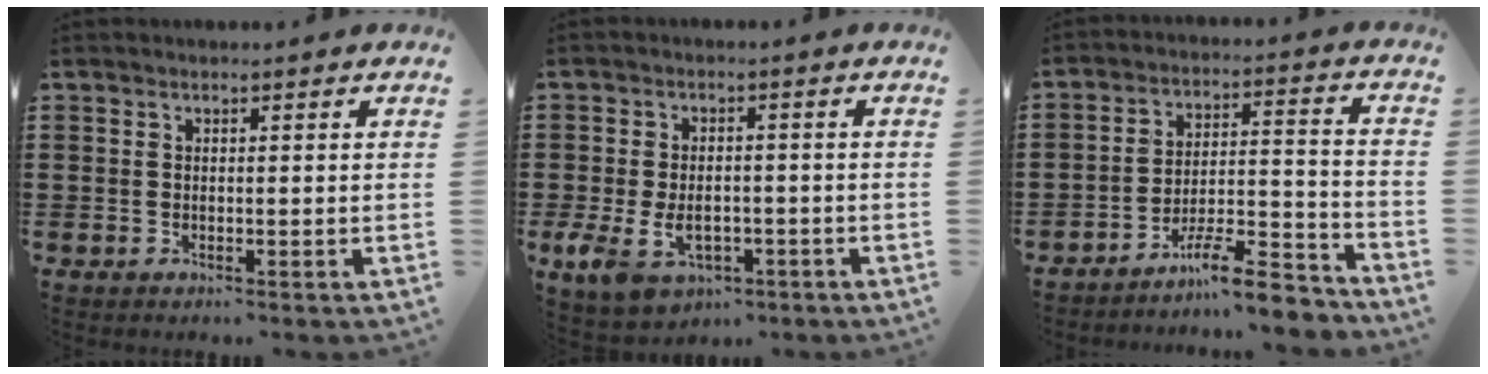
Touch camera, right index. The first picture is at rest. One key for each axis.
{"total": 5.9, "fx": -2.1, "fy": 3.8, "fz": 4.0, "tx": -0.089, "ty": -0.002, "tz": -0.044}
{"total": 9.2, "fx": -8.0, "fy": 1.3, "fz": 4.4, "tx": -0.060, "ty": 0.025, "tz": -0.148}